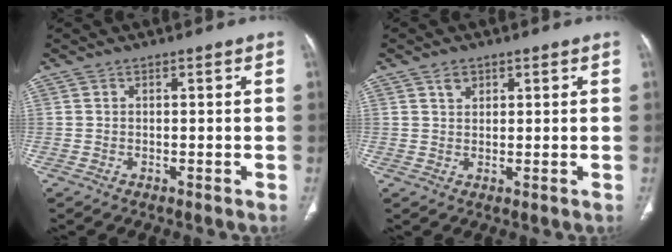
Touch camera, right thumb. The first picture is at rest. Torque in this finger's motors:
{"motor_torque": [0.29, -0.56, -0.12, -0.23, 0.00]}